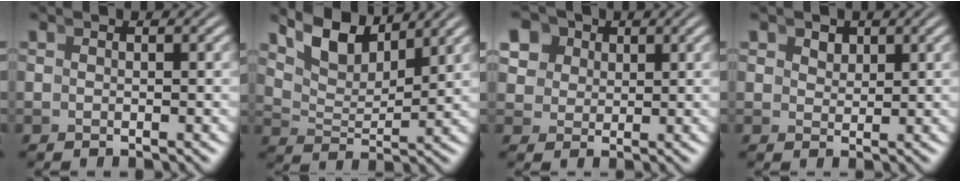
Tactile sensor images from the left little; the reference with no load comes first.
{"total": 5.6, "force": [4.3, 1.9, 3.1], "torque": [-0.058, -0.002, 0.076]}
{"total": 7.1, "force": [3.5, 5.3, 3.1], "torque": [-0.060, 0.010, 0.056]}
{"total": 1.1, "force": [1.0, 0.2, 0.3], "torque": [0.005, -0.006, 0.028]}